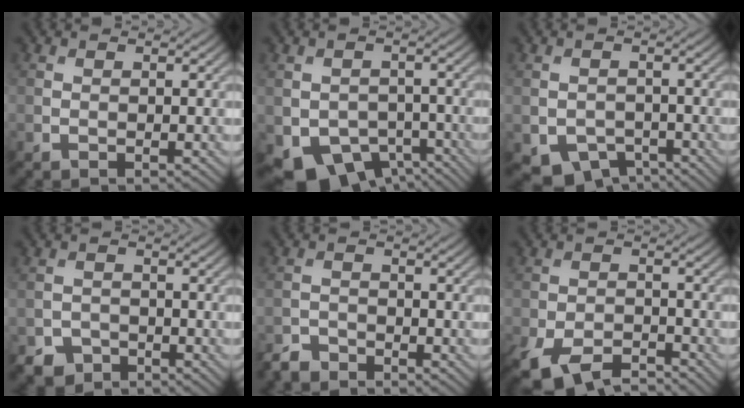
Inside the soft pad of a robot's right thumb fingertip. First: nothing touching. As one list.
[{"total": 7.9, "force": [-4.1, 5.5, 3.8], "torque": [-0.071, -0.036, -0.055]}, {"total": 4.7, "force": [-3.0, 3.1, 2.0], "torque": [-0.038, -0.018, -0.045]}, {"total": 3.3, "force": [-2.5, 2.0, 0.5], "torque": [-0.006, -0.002, -0.045]}, {"total": 2.4, "force": [-2.2, 0.7, 0.3], "torque": [-0.005, -0.002, -0.051]}, {"total": 8.3, "force": [-6.1, 3.5, 4.4], "torque": [-0.088, -0.021, -0.107]}]